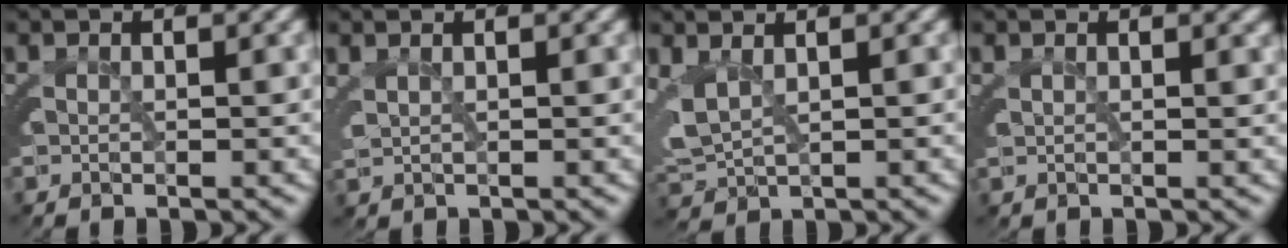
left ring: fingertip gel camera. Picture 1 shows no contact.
{"total": 1.2, "force": [0.5, -1.1, -0.3], "torque": [0.006, 0.008, 0.010]}
{"total": 4.0, "force": [-0.4, 3.4, 2.2], "torque": [-0.074, -0.010, -0.006]}
{"total": 1.4, "force": [0.7, -1.2, -0.1], "torque": [0.014, 0.011, 0.008]}